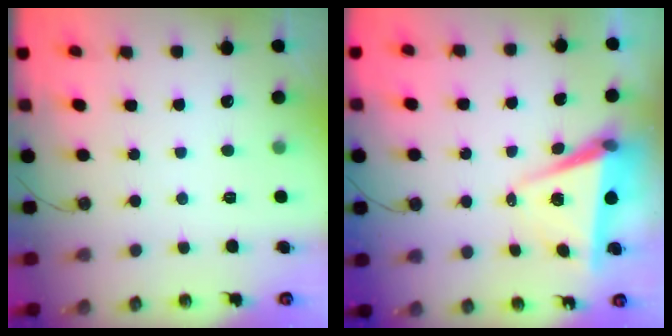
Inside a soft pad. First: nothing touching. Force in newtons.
{"total": 6.6, "press": 4.9, "slide": 4.3}